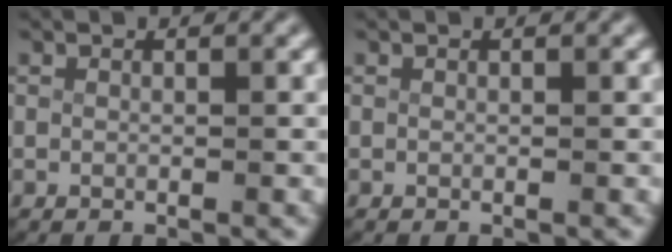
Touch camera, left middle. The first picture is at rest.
{"total": 0.0}